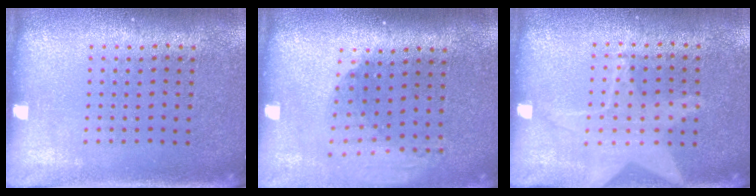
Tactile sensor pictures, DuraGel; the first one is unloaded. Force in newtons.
{"total": 1.9, "press": 1.5, "slide": 1.2}
{"total": 1.4, "press": 1.4, "slide": 0.4}